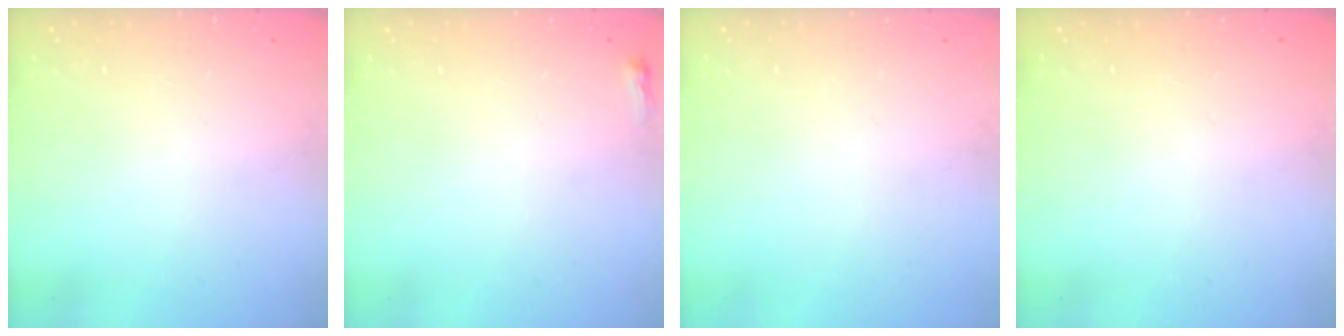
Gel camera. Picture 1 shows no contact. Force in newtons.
{"total": 2.2, "press": 2.2, "slide": 0.6}
{"total": 0.0}
{"total": 0.0}